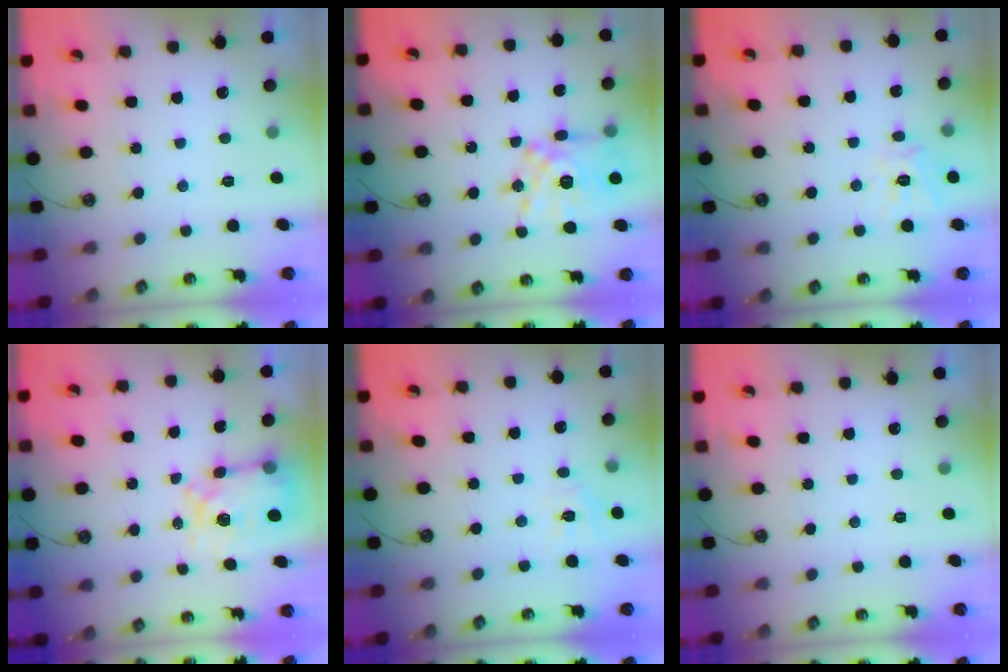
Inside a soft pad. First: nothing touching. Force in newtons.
{"total": 13.4, "press": 13.4, "slide": 1.3}
{"total": 11.3, "press": 11.3, "slide": 1.1}
{"total": 7.9, "press": 7.8, "slide": 0.7}
{"total": 5.6, "press": 5.6, "slide": 0.6}
{"total": 0.0}